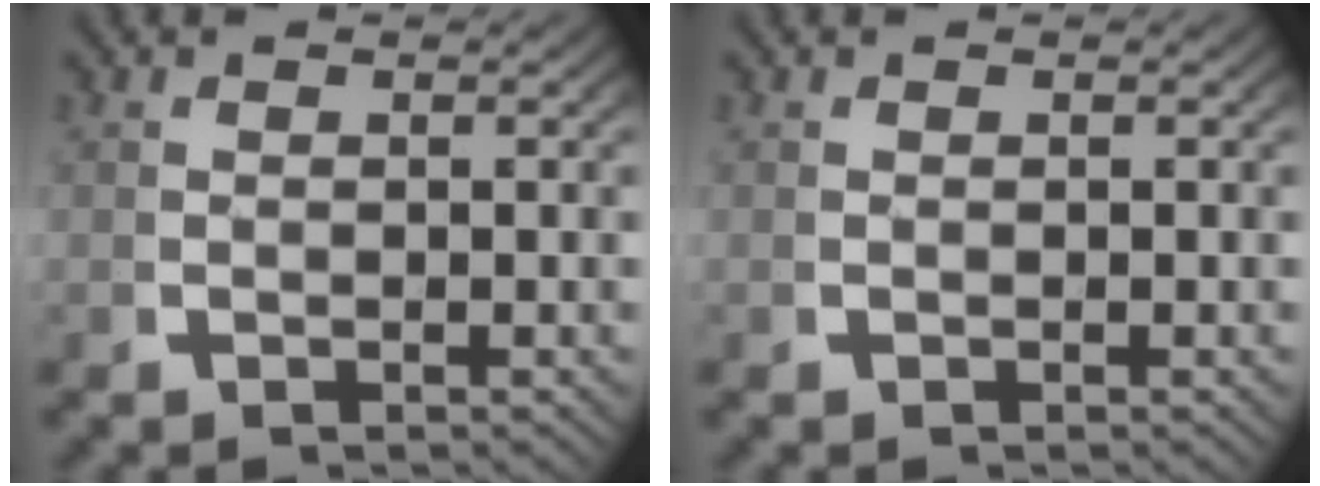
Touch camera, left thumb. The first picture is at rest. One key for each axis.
{"total": 0.0}